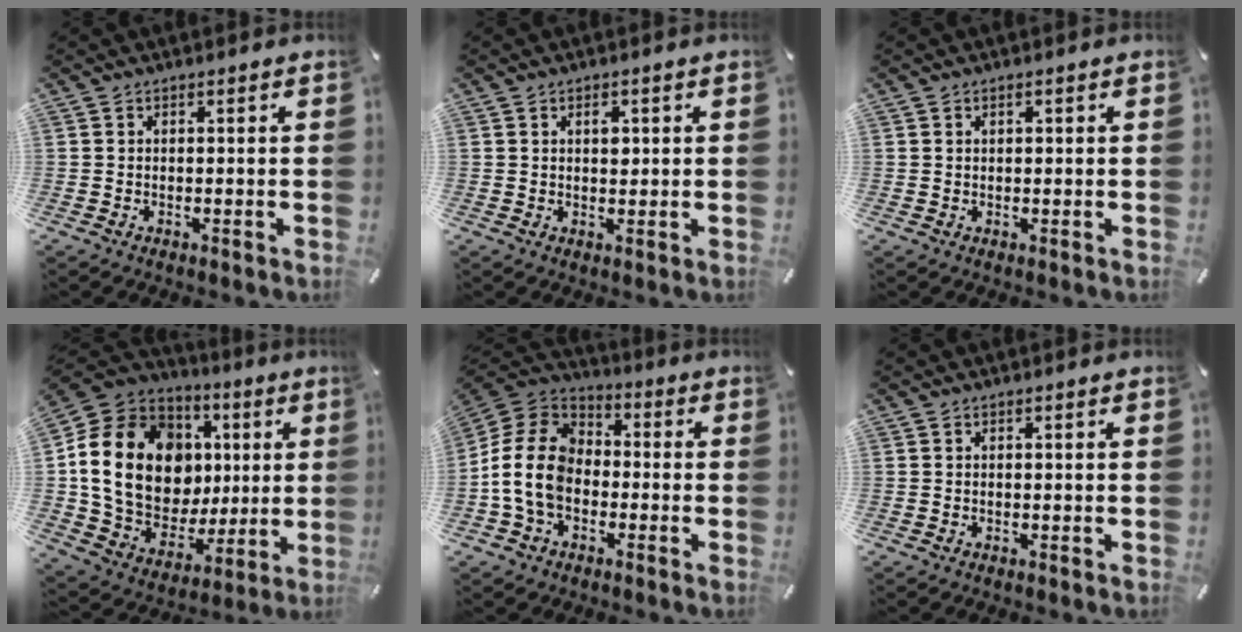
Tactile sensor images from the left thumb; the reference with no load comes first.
{"total": 2.2, "force": [0.7, 1.5, 1.5], "torque": [-0.008, -0.006, 0.006]}
{"total": 0.7, "force": [0.2, 0.7, 0.2], "torque": [-0.004, 0.004, 0.003]}
{"total": 21.5, "force": [3.9, 16.9, 12.6], "torque": [-0.256, -0.013, 0.083]}
{"total": 12.9, "force": [-3.1, 10.0, 7.5], "torque": [-0.177, 0.027, -0.058]}
{"total": 0.0}